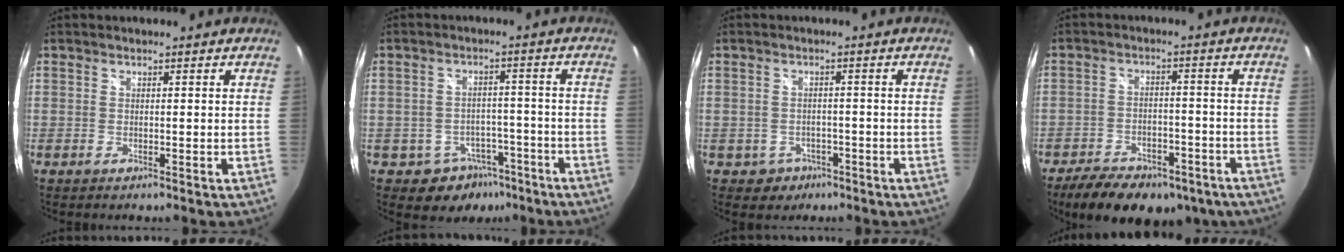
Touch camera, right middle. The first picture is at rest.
{"total": 7.7, "force": [-4.8, 5.8, 1.6], "torque": [-0.033, 0.022, -0.051]}
{"total": 3.8, "force": [-1.8, 3.4, 0.5], "torque": [-0.022, 0.006, -0.021]}
{"total": 17.1, "force": [-12.0, 8.3, 8.9], "torque": [-0.189, -0.012, -0.166]}